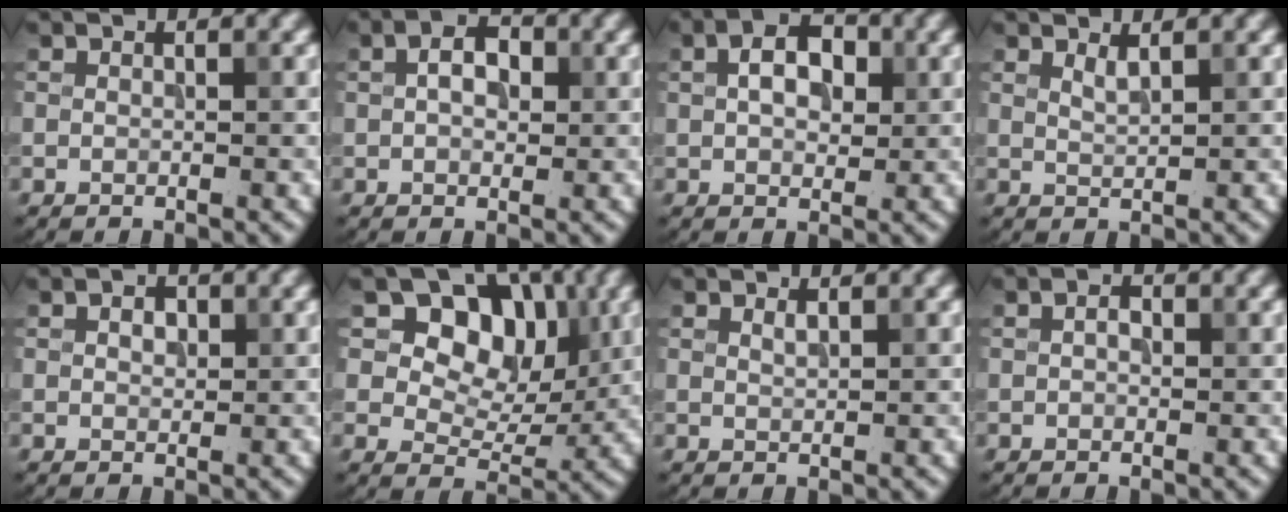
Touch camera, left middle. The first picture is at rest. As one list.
[{"total": 3.1, "force": [0.7, 1.9, 2.3], "torque": [-0.038, 0.007, 0.004]}, {"total": 4.1, "force": [1.0, 2.6, 3.0], "torque": [-0.050, 0.008, 0.012]}, {"total": 1.1, "force": [0.8, 0.2, 0.7], "torque": [-0.011, -0.001, 0.015]}, {"total": 1.2, "force": [0.3, 0.8, 0.7], "torque": [-0.013, 0.001, 0.004]}, {"total": 8.0, "force": [3.2, 5.8, 4.6], "torque": [-0.068, -0.002, 0.039]}, {"total": 0.6, "force": [0.5, 0.1, 0.3], "torque": [-0.004, -0.002, 0.010]}, {"total": 1.1, "force": [0.1, 0.8, 0.8], "torque": [-0.009, -0.002, -0.001]}]